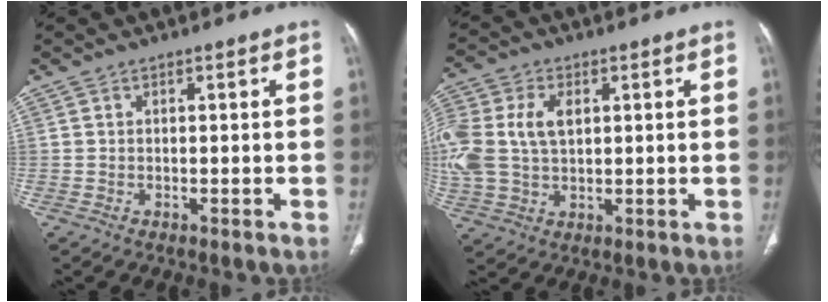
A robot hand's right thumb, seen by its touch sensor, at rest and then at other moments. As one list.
[{"total": 17.9, "force": [3.1, 12.3, 12.6], "torque": [-0.321, 0.019, 0.067]}]